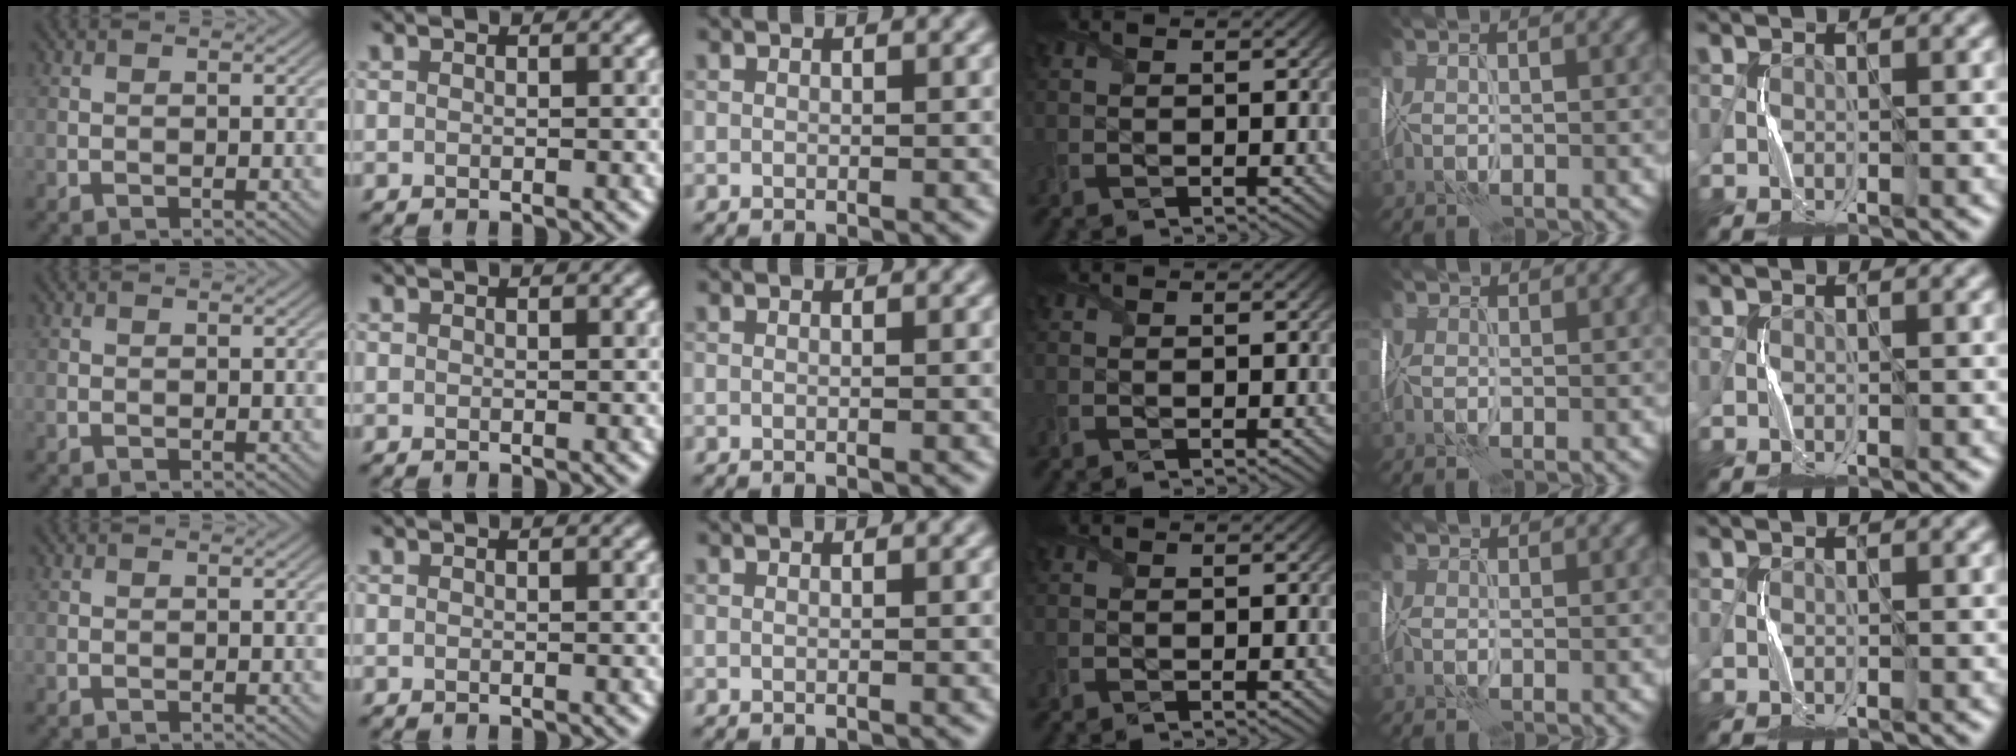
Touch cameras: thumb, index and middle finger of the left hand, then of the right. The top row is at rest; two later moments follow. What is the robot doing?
{"motion": "wrap", "object": "plastic wrap"}